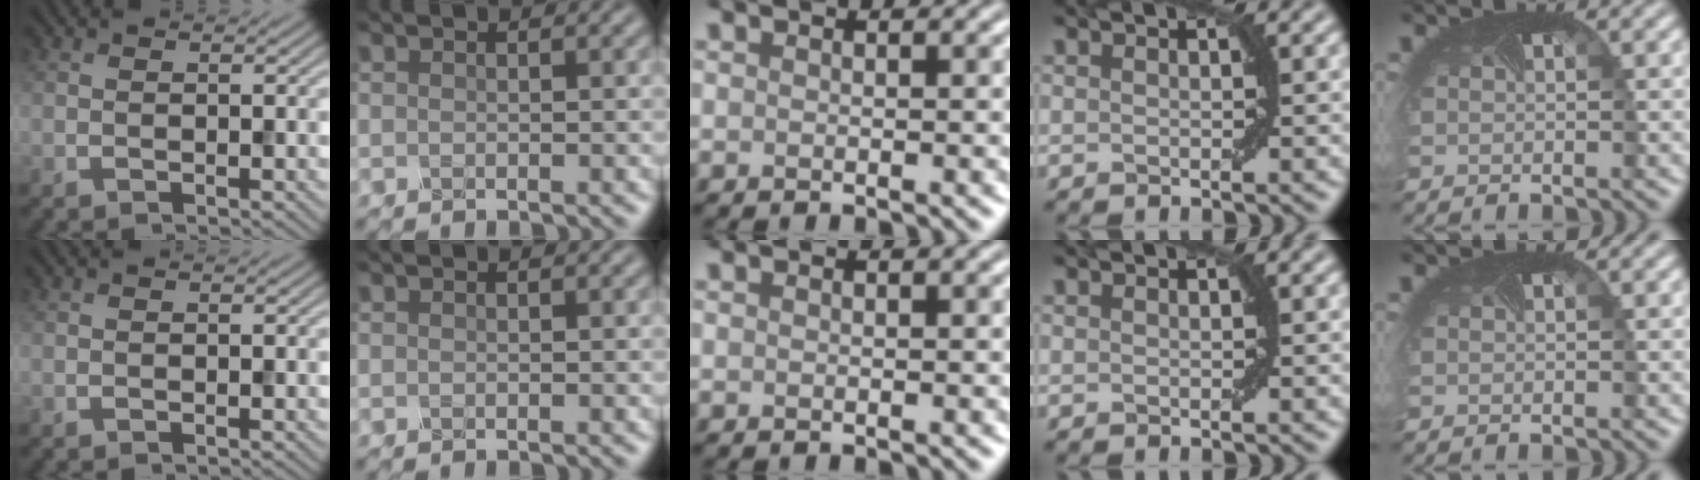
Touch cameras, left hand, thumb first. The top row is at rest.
{}